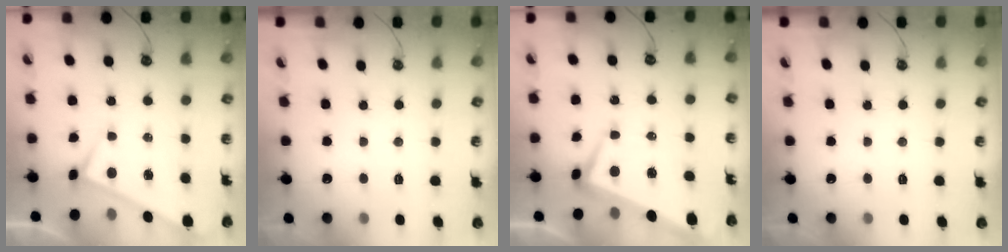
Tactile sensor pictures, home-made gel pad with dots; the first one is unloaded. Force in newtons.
{"total": 0.0}
{"total": 1.9, "press": 1.5, "slide": 1.2}
{"total": 0.0}